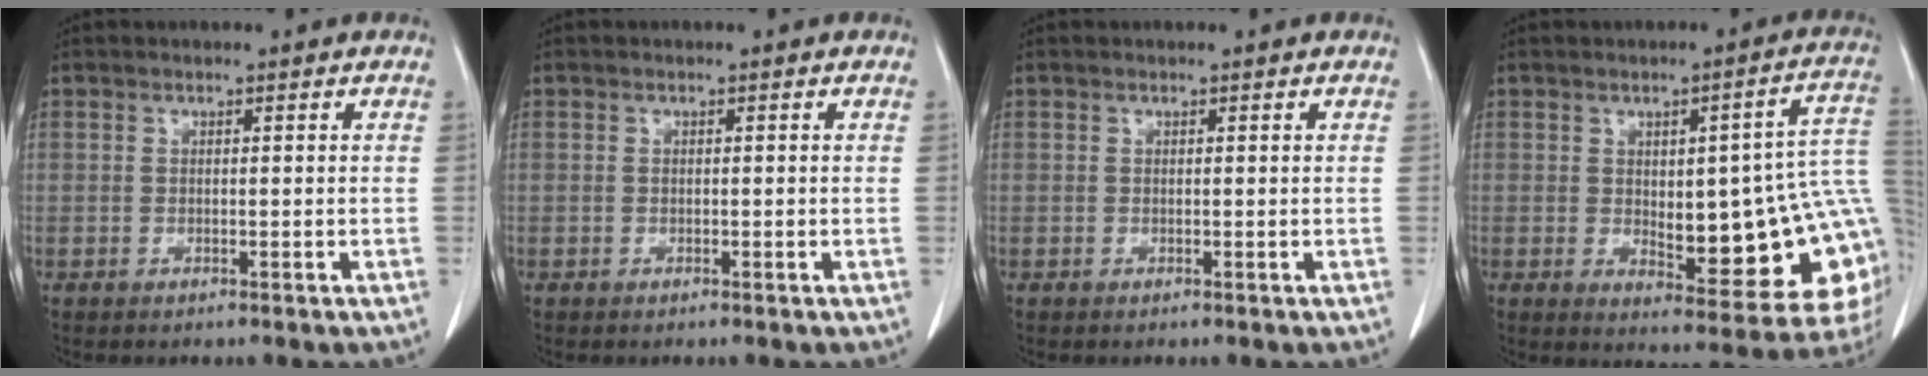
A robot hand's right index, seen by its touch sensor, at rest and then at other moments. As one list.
[{"total": 0.0}, {"total": 0.0}, {"total": 19.4, "force": [-0.3, 5.1, 18.7], "torque": [-0.175, 0.018, 0.013]}]